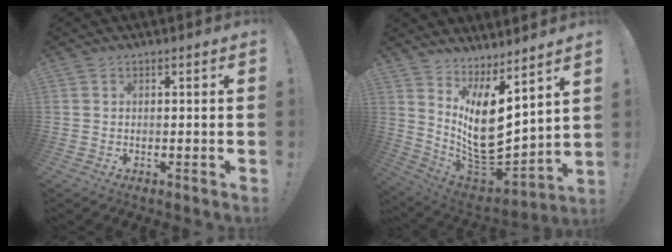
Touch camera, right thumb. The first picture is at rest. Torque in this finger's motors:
{"motor_torque": [-0.29, 1.10, 0.84, 0.97, 0.43]}